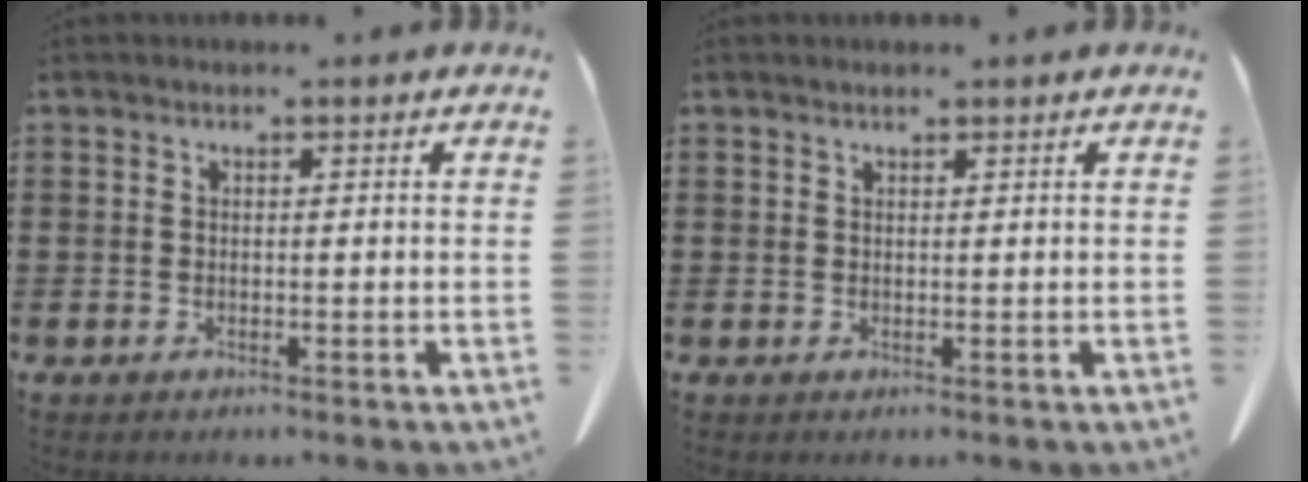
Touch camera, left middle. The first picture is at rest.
{"total": 0.6, "force": [0.6, 0.1, 0.2], "torque": [-0.006, -0.001, 0.012]}